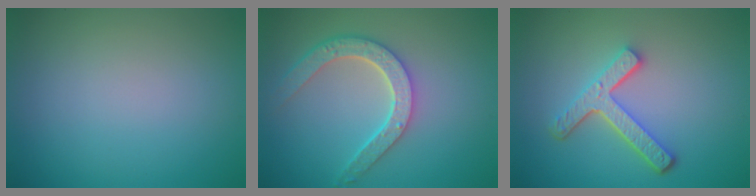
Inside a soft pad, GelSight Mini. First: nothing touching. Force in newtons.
{"total": 5.0, "press": 4.1, "slide": 3.0}
{"total": 4.2, "press": 3.3, "slide": 2.7}